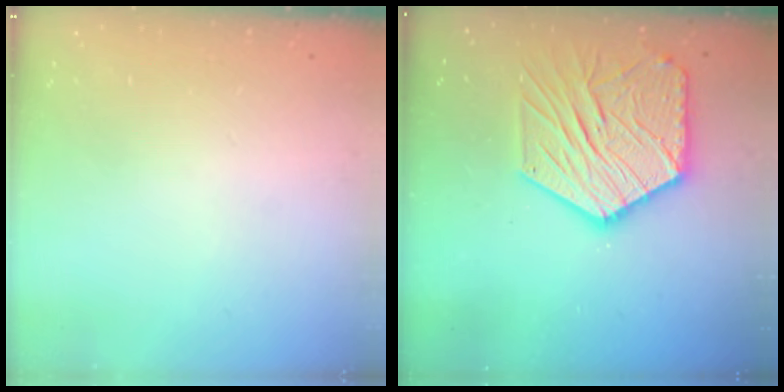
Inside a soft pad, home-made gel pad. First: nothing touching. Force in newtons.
{"total": 19.6, "press": 19.5, "slide": 1.8}